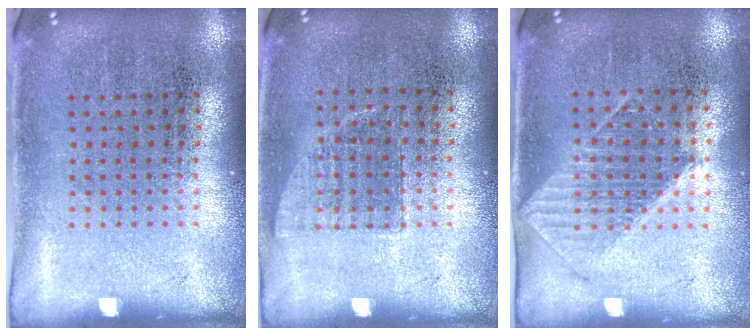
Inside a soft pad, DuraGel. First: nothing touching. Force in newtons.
{"total": 0.6, "press": 0.6, "slide": 0.2}
{"total": 1.1, "press": 1.0, "slide": 0.4}